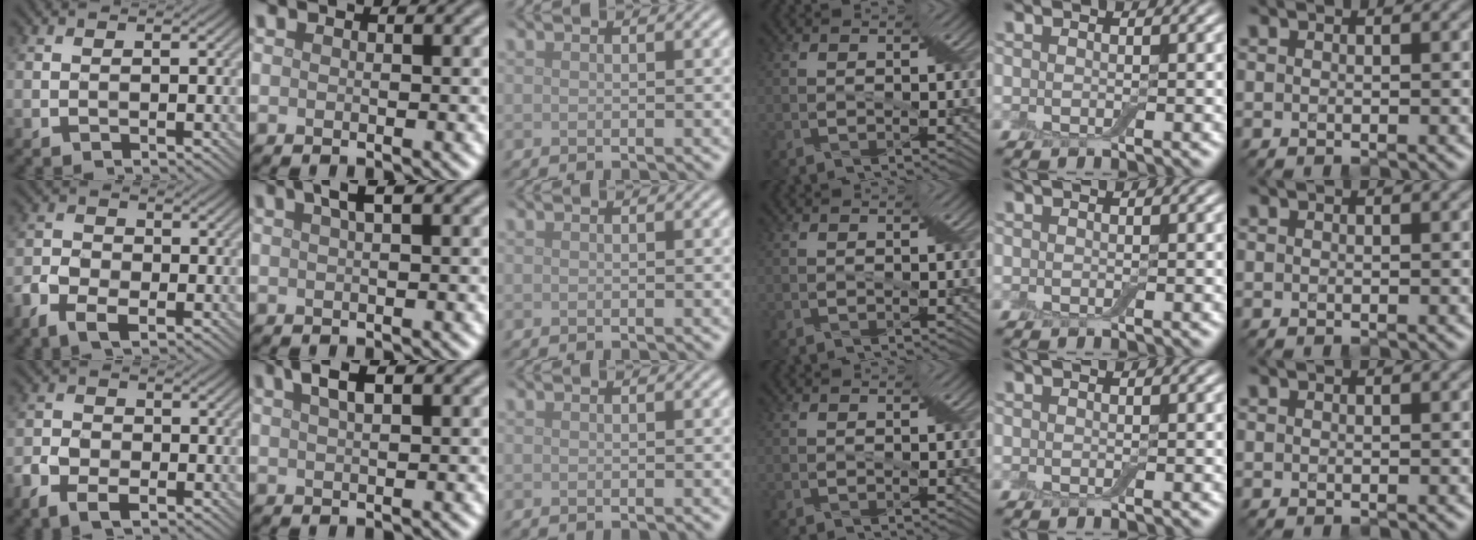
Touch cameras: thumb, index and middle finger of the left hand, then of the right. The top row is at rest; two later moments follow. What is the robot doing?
{"motion": "squeeze", "object": "air blower"}